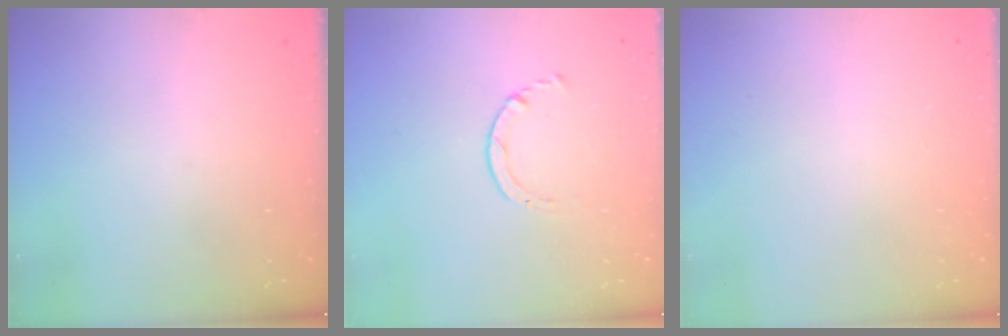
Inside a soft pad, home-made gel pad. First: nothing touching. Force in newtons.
{"total": 1.7, "press": 1.6, "slide": 0.2}
{"total": 2.4, "press": 2.4, "slide": 0.2}